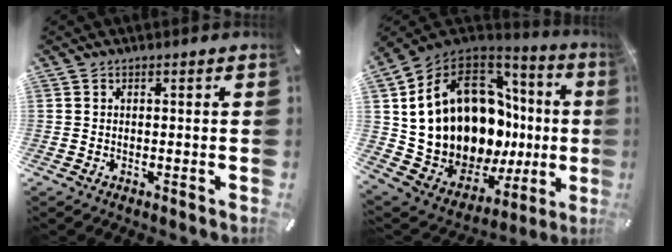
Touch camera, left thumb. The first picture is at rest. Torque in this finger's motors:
{"motor_torque": [1.74, 3.26, 2.77, 0.00, 0.81]}